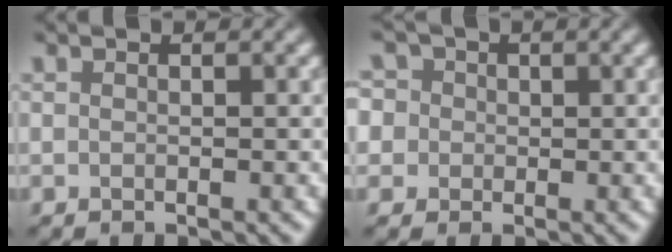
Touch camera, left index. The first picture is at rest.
{"total": 7.1, "force": [2.7, 5.6, 3.4], "torque": [-0.055, 0.036, 0.003]}